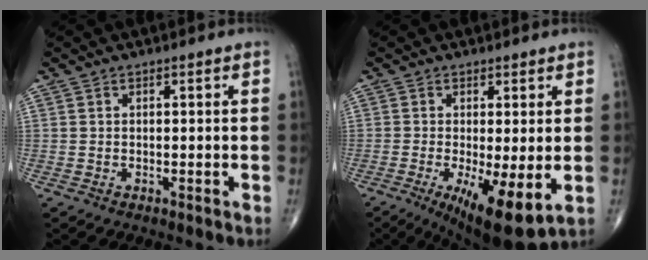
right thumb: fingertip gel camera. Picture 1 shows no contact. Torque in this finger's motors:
{"motor_torque": [1.69, 1.58, 0.14, -0.18, 0.34]}